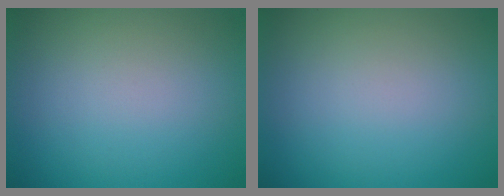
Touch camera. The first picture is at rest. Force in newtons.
{"total": 0.0}